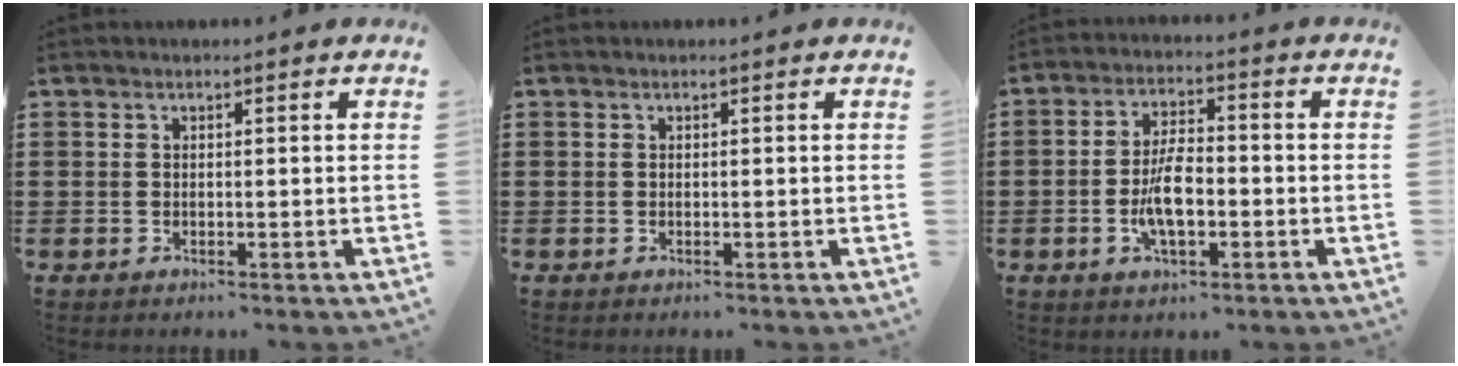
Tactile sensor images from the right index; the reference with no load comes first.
{"total": 0.0}
{"total": 7.2, "force": [-1.6, 2.9, 6.4], "torque": [-0.136, -0.001, -0.035]}